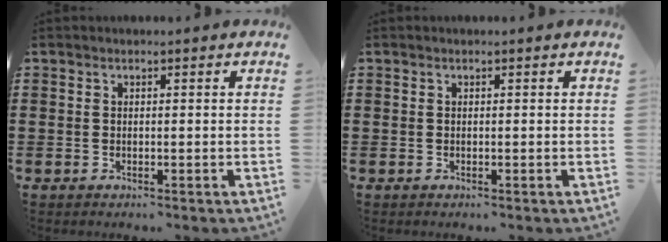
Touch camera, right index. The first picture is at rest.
{"total": 0.0}